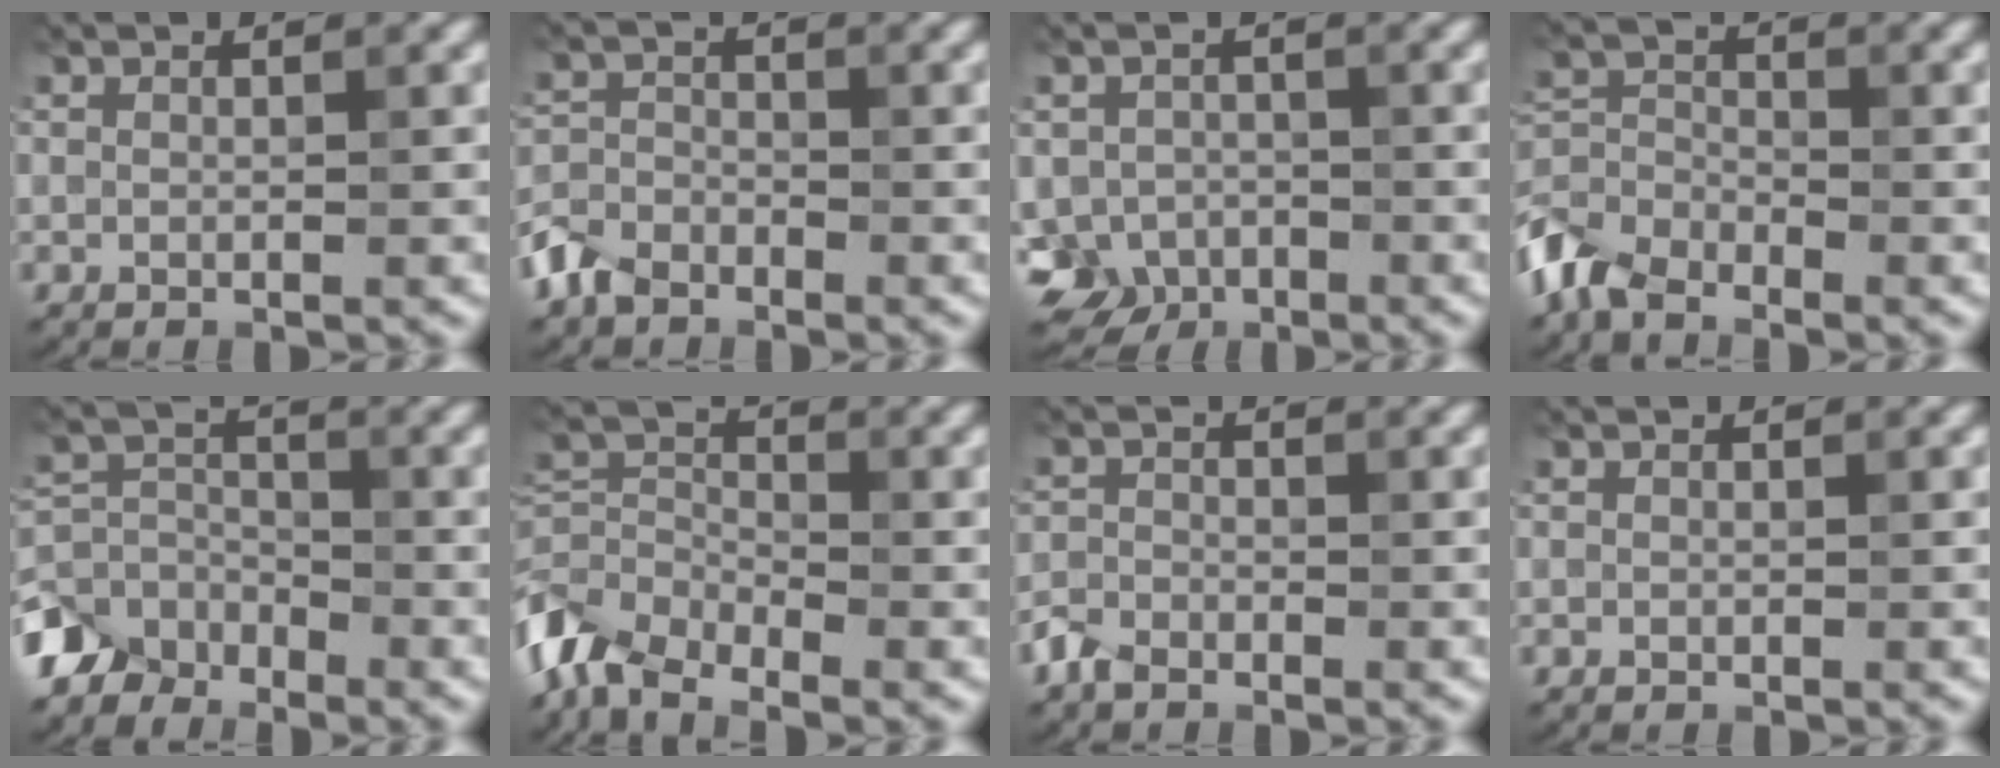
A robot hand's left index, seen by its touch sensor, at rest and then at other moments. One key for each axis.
{"total": 3.2, "fx": -2.4, "fy": 1.8, "fz": 0.9, "tx": -0.019, "ty": 0.003, "tz": -0.060}
{"total": 4.5, "fx": -2.4, "fy": 3.5, "fz": 1.6, "tx": -0.027, "ty": -0.008, "tz": -0.046}
{"total": 4.9, "fx": -3.9, "fy": 2.1, "fz": 1.9, "tx": -0.047, "ty": 0.003, "tz": -0.097}
{"total": 4.9, "fx": -4.1, "fy": 2.6, "fz": 0.6, "tx": -0.001, "ty": 0.002, "tz": -0.083}
{"total": 5.8, "fx": -4.3, "fy": 2.8, "fz": 2.8, "tx": -0.059, "ty": 0.002, "tz": -0.101}
{"total": 2.1, "fx": -1.7, "fy": 1.1, "fz": 0.6, "tx": -0.013, "ty": 0.003, "tz": -0.041}
{"total": 0.0}